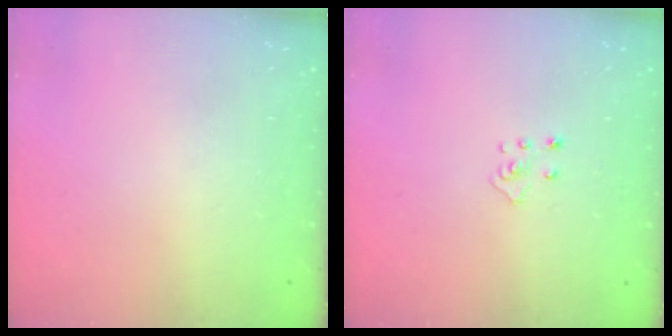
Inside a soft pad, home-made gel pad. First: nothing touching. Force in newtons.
{"total": 2.7, "press": 2.7, "slide": 0.2}